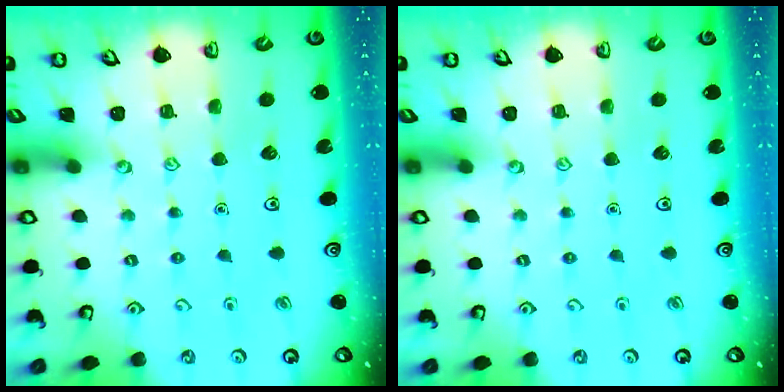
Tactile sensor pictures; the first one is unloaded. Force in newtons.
{"total": 0.0}